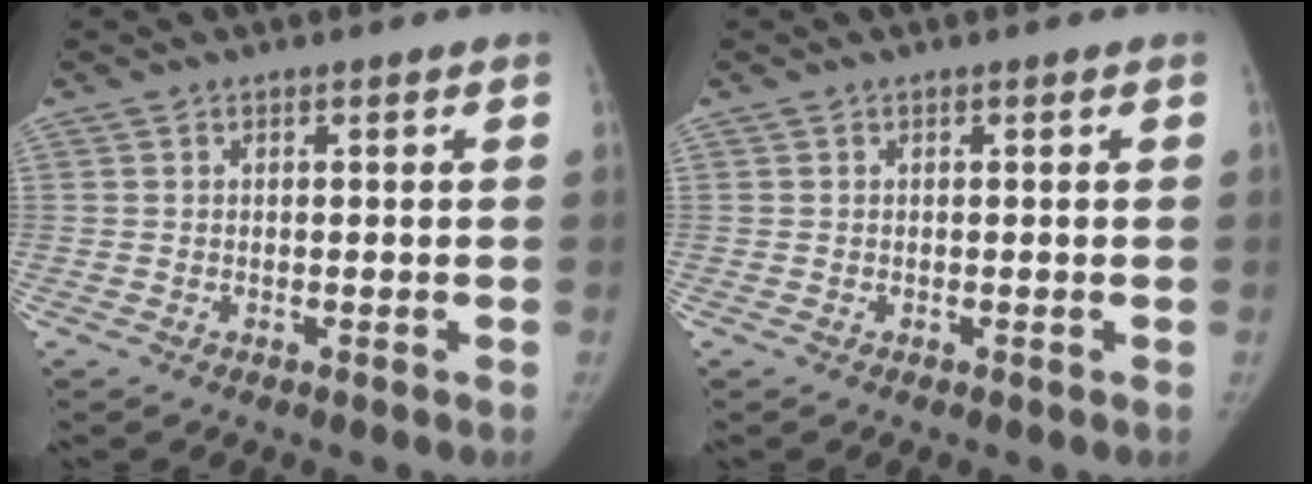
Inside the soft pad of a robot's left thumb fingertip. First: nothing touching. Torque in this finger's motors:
{"motor_torque": [0.16, -0.01, 0.18, -0.02, 0.04]}